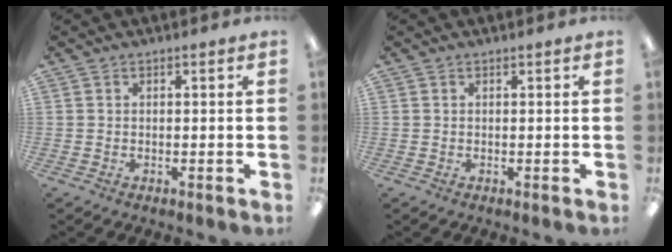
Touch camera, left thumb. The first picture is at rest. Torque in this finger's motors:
{"motor_torque": [0.00, 0.00, 0.00, 0.00, 0.00]}